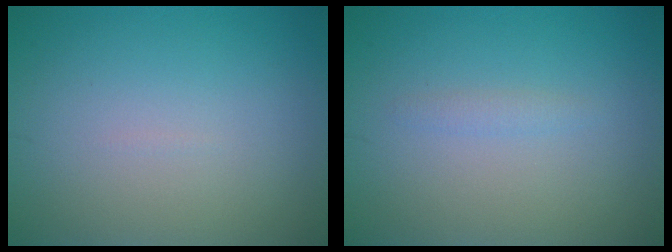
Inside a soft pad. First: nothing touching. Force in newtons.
{"total": 0.8, "press": 0.8, "slide": 0.0}